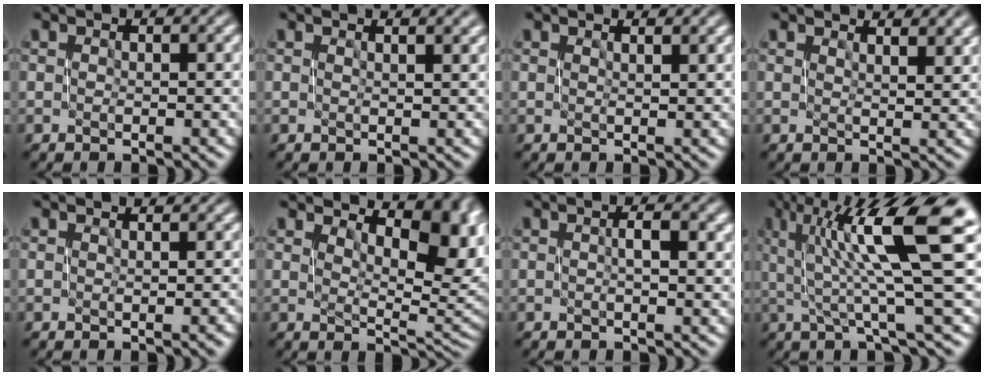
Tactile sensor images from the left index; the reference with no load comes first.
{"total": 1.7, "force": [1.1, 0.6, 1.1], "torque": [-0.005, 0.002, 0.013]}
{"total": 1.4, "force": [1.1, 0.4, 0.7], "torque": [-0.002, 0.001, 0.016]}
{"total": 4.1, "force": [3.2, 1.4, 2.2], "torque": [-0.018, 0.009, 0.039]}
{"total": 0.7, "force": [0.3, 0.3, 0.5], "torque": [-0.004, 0.001, -0.002]}
{"total": 8.8, "force": [4.2, 4.0, 6.6], "torque": [-0.086, -0.002, 0.076]}
{"total": 2.7, "force": [0.3, 0.8, 2.5], "torque": [-0.032, 0.007, 0.004]}
{"total": 11.9, "force": [3.8, 2.4, 11.0], "torque": [-0.164, 0.020, 0.066]}